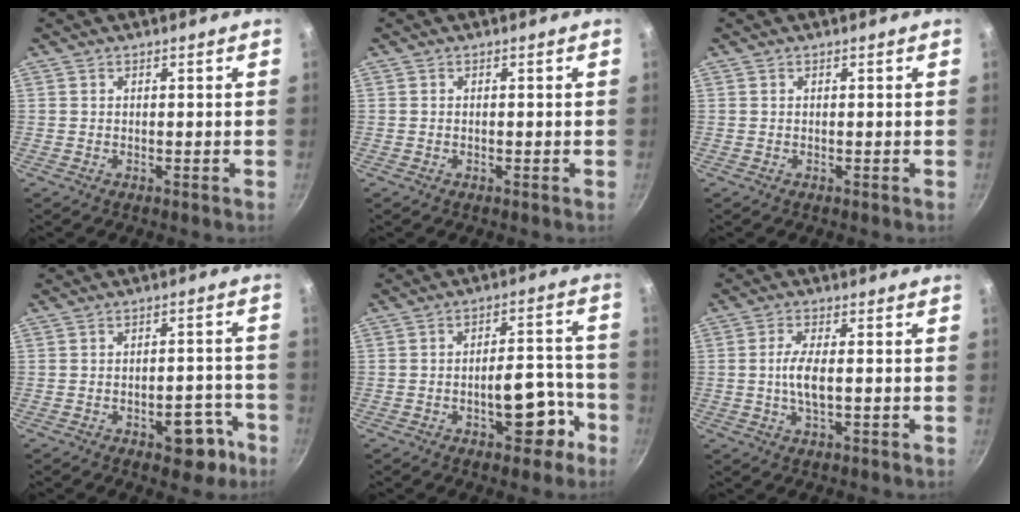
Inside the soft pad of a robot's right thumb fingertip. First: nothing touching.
{"total": 0.0}
{"total": 0.0}
{"total": 8.1, "force": [-4.1, 4.4, 5.5], "torque": [-0.033, 0.037, -0.044]}
{"total": 10.4, "force": [-4.7, 5.2, 7.7], "torque": [-0.063, 0.053, -0.055]}
{"total": 5.2, "force": [-0.3, 1.8, 4.9], "torque": [-0.105, 0.001, -0.011]}